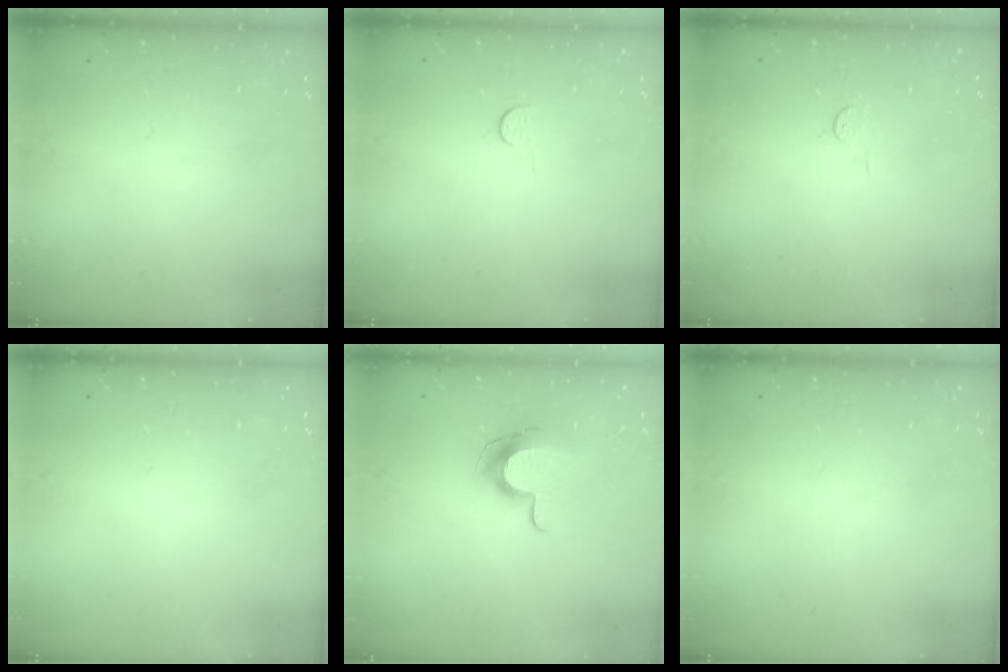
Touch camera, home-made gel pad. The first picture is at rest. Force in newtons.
{"total": 2.8, "press": 2.8, "slide": 0.4}
{"total": 2.8, "press": 2.8, "slide": 0.4}
{"total": 0.0}
{"total": 10.9, "press": 10.9, "slide": 0.7}
{"total": 0.0}